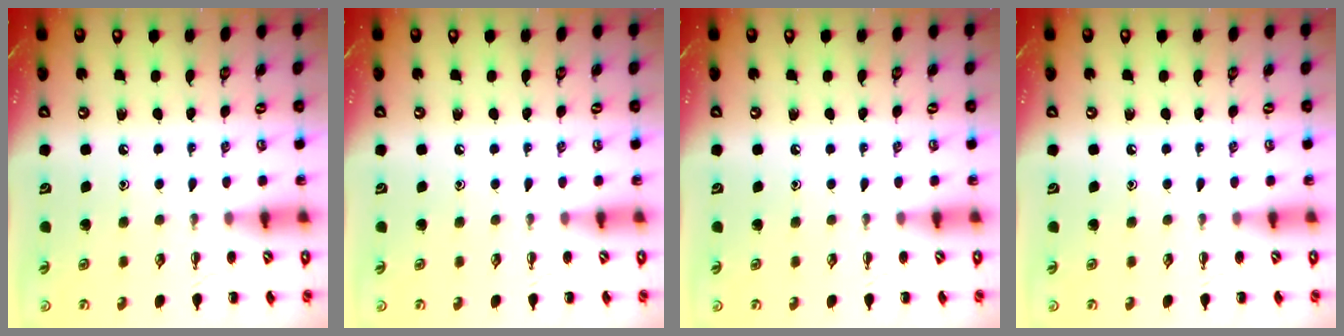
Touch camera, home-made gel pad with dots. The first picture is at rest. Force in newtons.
{"total": 0.0}
{"total": 0.0}
{"total": 0.0}